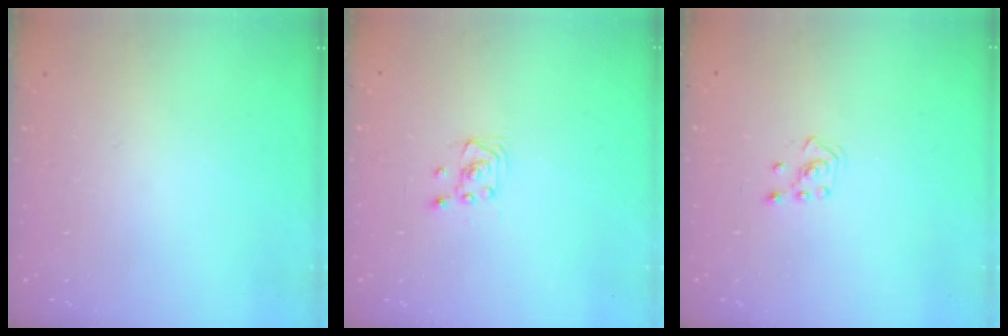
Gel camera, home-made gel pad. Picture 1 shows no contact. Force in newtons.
{"total": 2.2, "press": 2.2, "slide": 0.3}
{"total": 2.6, "press": 2.5, "slide": 0.6}